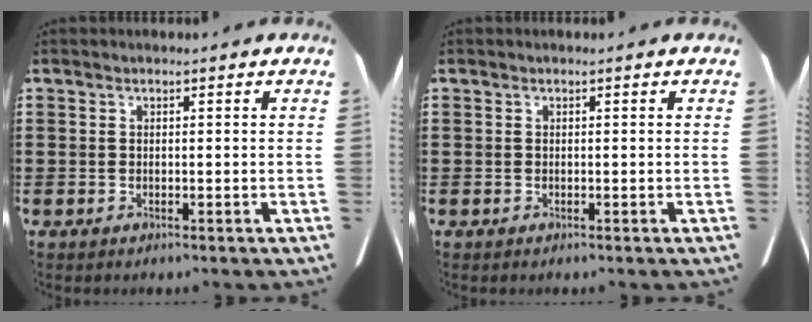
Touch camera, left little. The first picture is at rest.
{"total": 0.0}